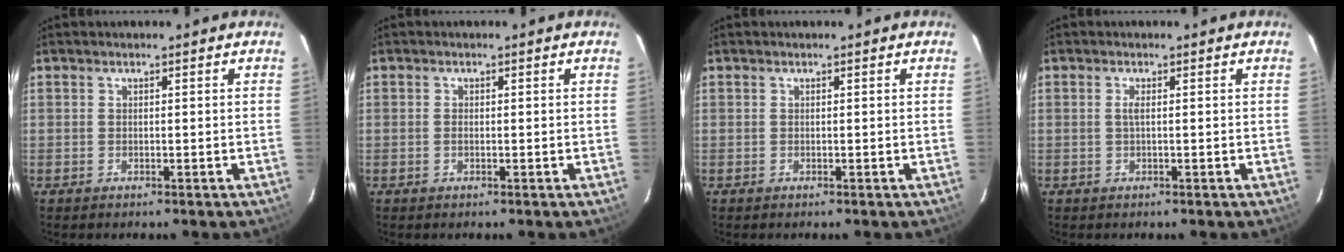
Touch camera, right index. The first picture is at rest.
{"total": 0.6, "force": [-0.1, 0.4, 0.5], "torque": [-0.010, 0.000, -0.003]}
{"total": 0.0}
{"total": 1.0, "force": [0.0, -0.1, 1.0], "torque": [-0.019, 0.000, -0.001]}